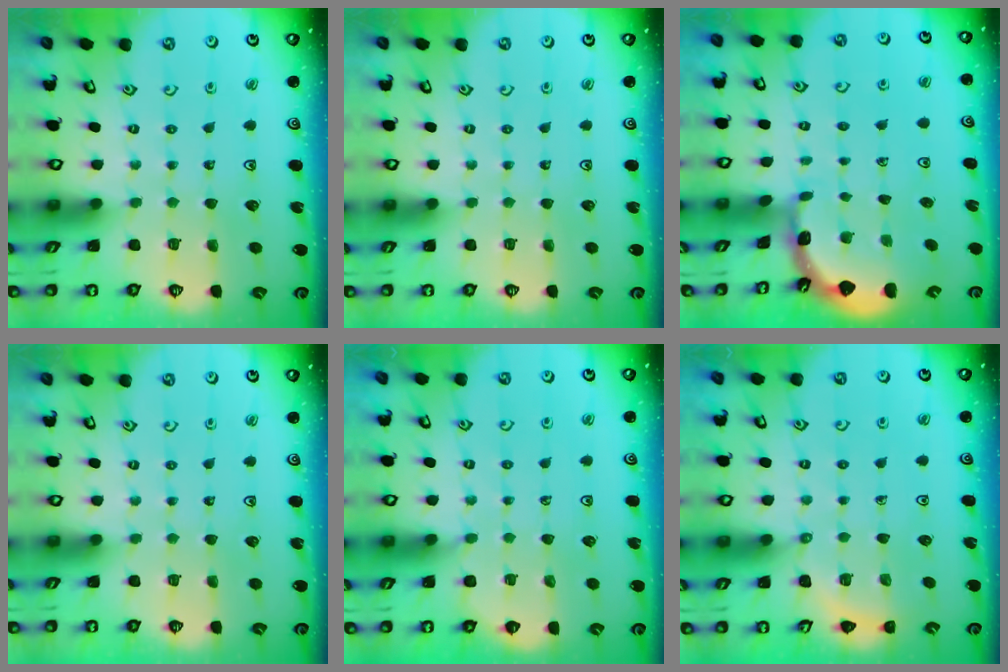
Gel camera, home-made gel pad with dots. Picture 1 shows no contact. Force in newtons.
{"total": 0.0}
{"total": 1.6, "press": 1.6, "slide": 0.1}
{"total": 0.0}
{"total": 3.3, "press": 3.3, "slide": 0.5}
{"total": 3.5, "press": 3.5, "slide": 0.6}